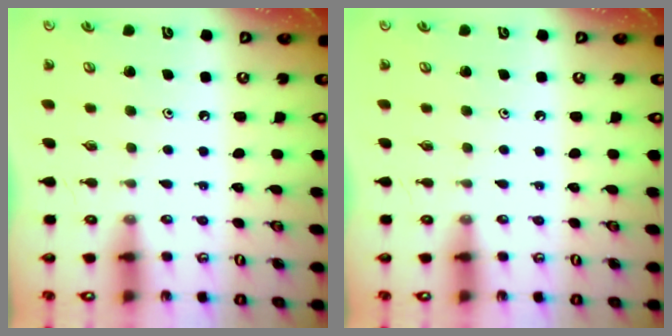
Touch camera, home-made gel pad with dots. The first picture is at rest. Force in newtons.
{"total": 0.0}